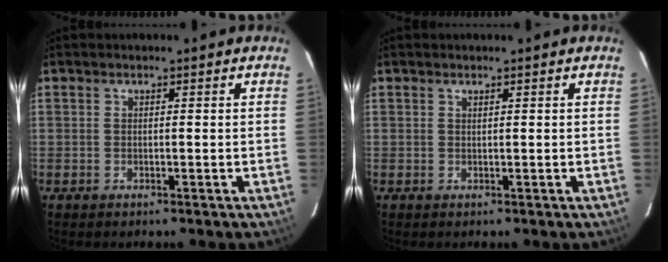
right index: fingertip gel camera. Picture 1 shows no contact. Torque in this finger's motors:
{"motor_torque": [-0.09, 0.01, -0.03, 0.01]}